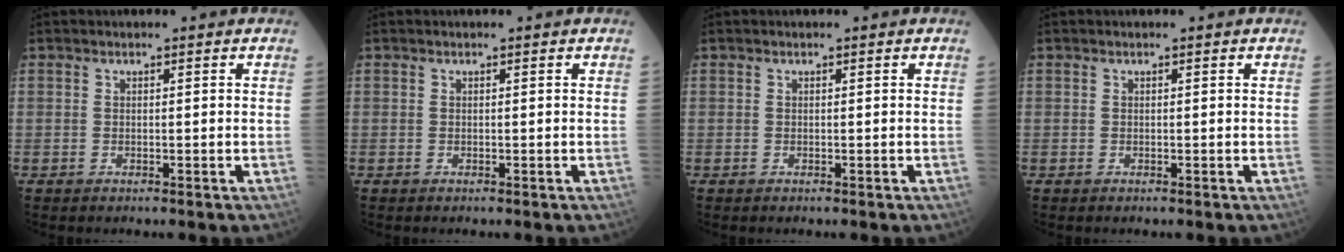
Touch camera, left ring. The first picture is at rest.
{"total": 0.0}
{"total": 0.0}
{"total": 0.0}